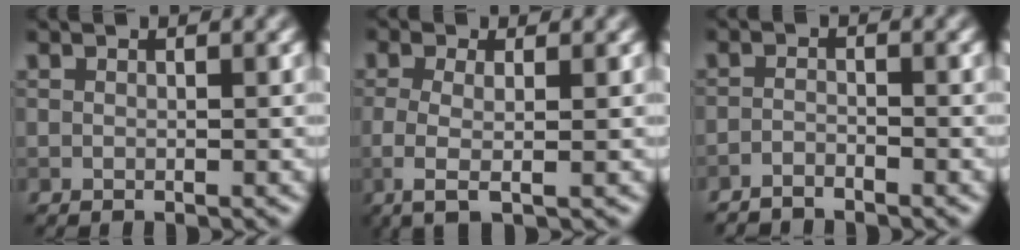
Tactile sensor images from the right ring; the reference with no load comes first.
{"total": 3.2, "force": [-0.5, 1.1, 3.0], "torque": [-0.053, -0.006, -0.012]}
{"total": 1.7, "force": [-1.6, 0.2, 0.4], "torque": [-0.009, -0.002, -0.036]}